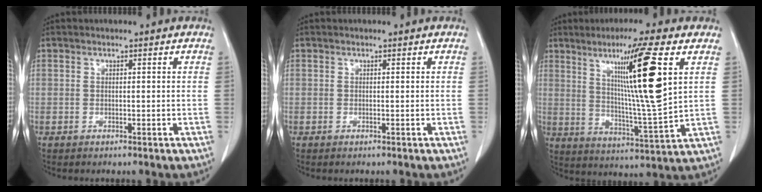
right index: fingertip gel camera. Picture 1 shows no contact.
{"total": 0.0}
{"total": 14.4, "force": [5.3, -1.1, 13.4], "torque": [-0.223, -0.011, 0.091]}